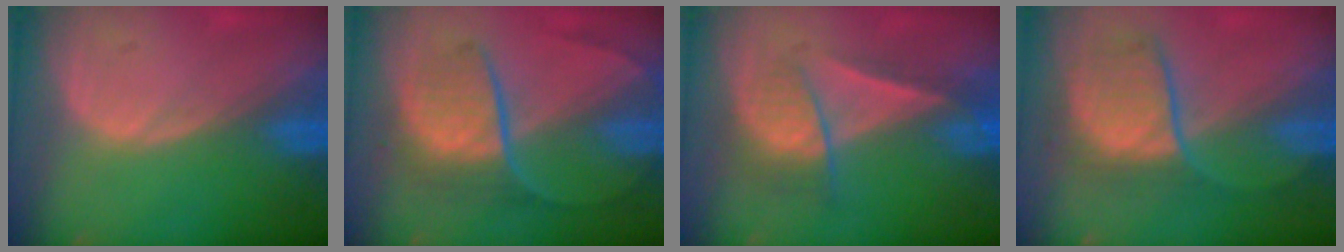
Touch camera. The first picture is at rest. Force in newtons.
{"total": 8.8, "press": 7.5, "slide": 4.6}
{"total": 7.1, "press": 6.1, "slide": 3.6}
{"total": 7.6, "press": 7.6, "slide": 0.6}